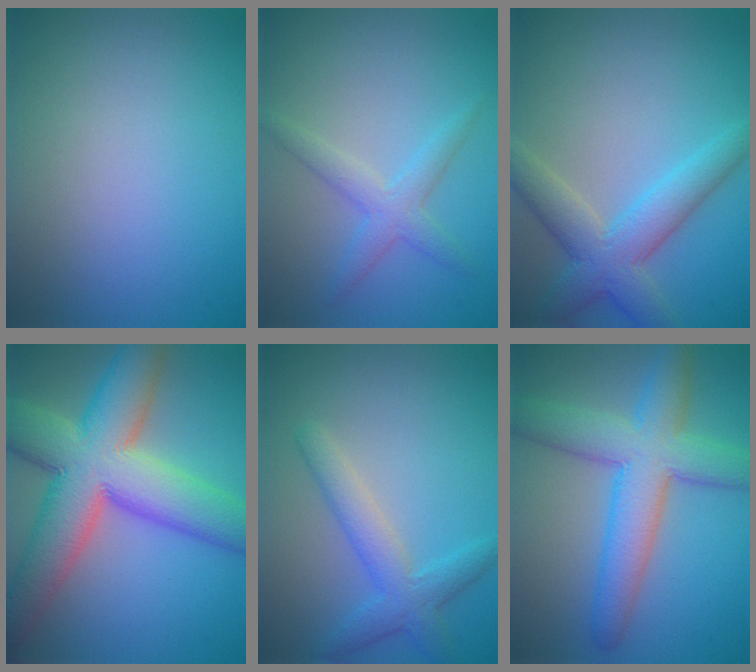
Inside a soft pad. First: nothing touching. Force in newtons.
{"total": 2.5, "press": 2.5, "slide": 0.2}
{"total": 5.5, "press": 5.4, "slide": 0.3}
{"total": 12.8, "press": 12.8, "slide": 0.7}
{"total": 3.5, "press": 3.5, "slide": 0.1}
{"total": 7.6, "press": 7.6, "slide": 0.1}